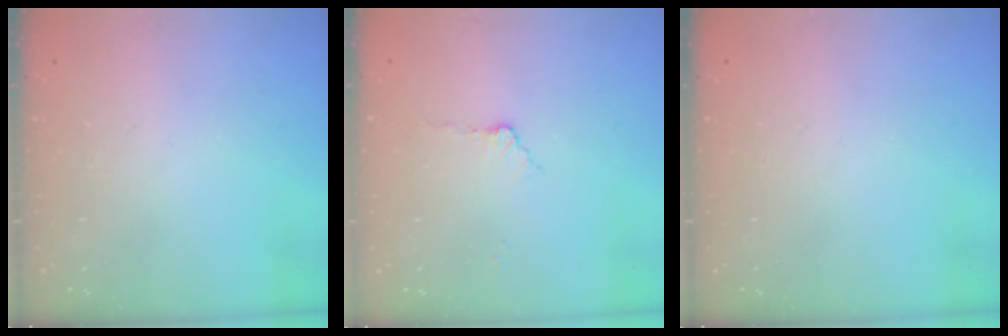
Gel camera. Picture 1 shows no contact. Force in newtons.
{"total": 3.0, "press": 3.0, "slide": 0.4}
{"total": 0.0}